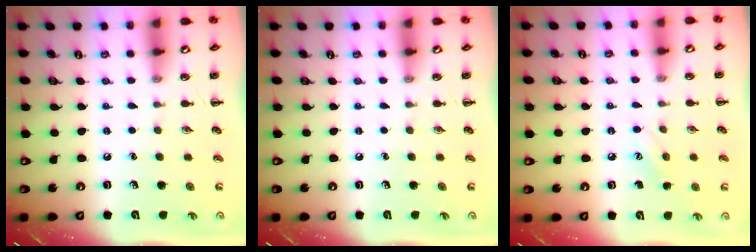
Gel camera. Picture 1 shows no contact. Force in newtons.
{"total": 0.0}
{"total": 7.0, "press": 6.8, "slide": 1.5}